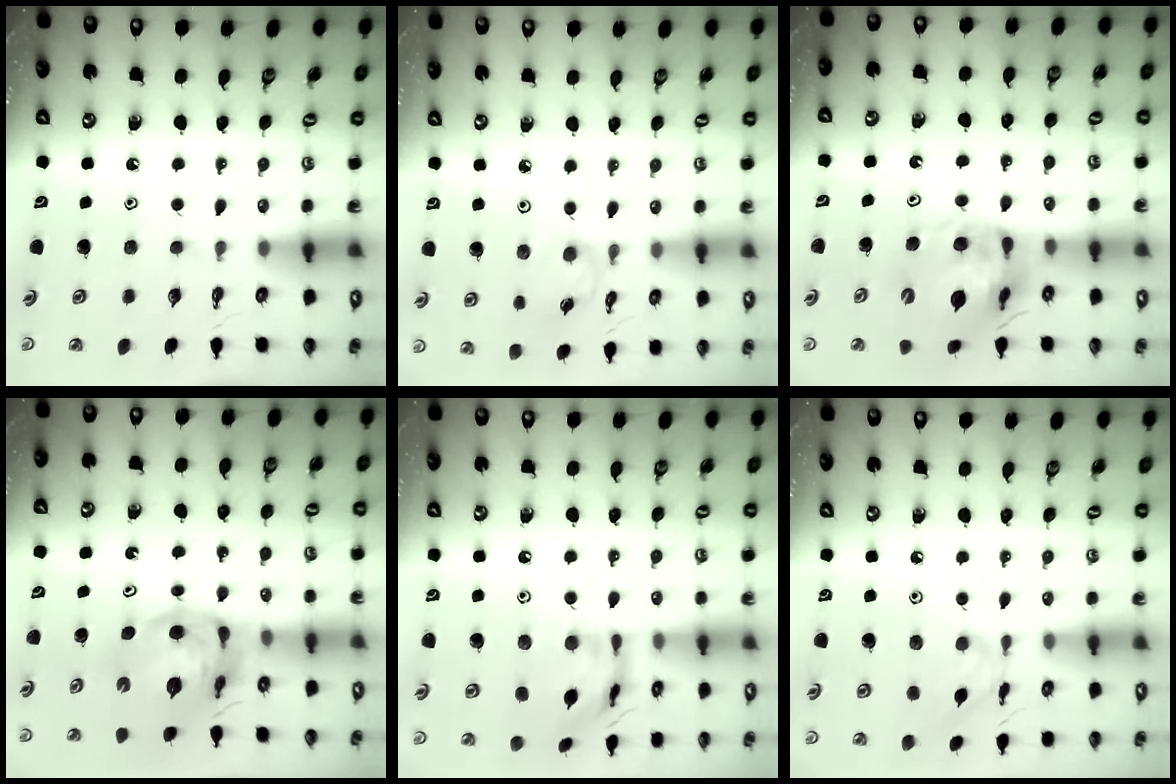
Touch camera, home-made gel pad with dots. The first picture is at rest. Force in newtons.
{"total": 3.1, "press": 3.1, "slide": 0.1}
{"total": 14.8, "press": 14.7, "slide": 1.7}
{"total": 9.4, "press": 9.4, "slide": 1.0}
{"total": 12.8, "press": 12.7, "slide": 1.0}
{"total": 2.4, "press": 2.4, "slide": 0.2}